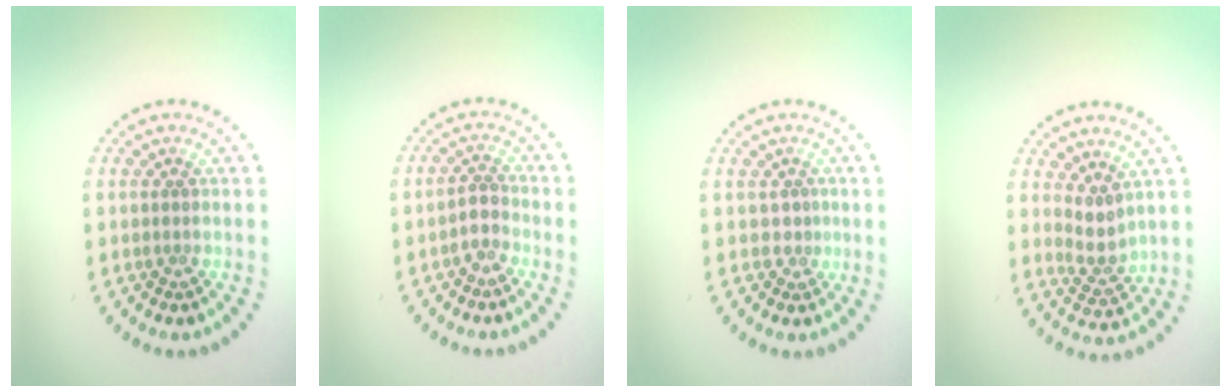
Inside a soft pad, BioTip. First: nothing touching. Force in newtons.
{"total": 1.8, "press": 1.4, "slide": 1.0}
{"total": 0.8, "press": 0.3, "slide": 0.8}
{"total": 2.2, "press": 1.7, "slide": 1.4}